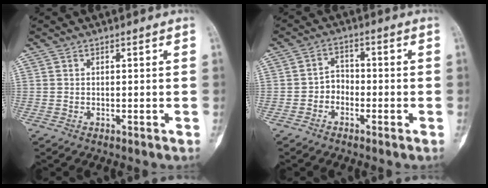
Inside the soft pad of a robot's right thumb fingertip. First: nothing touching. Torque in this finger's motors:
{"motor_torque": [0.03, 0.03, 0.20, -0.46, 0.07]}